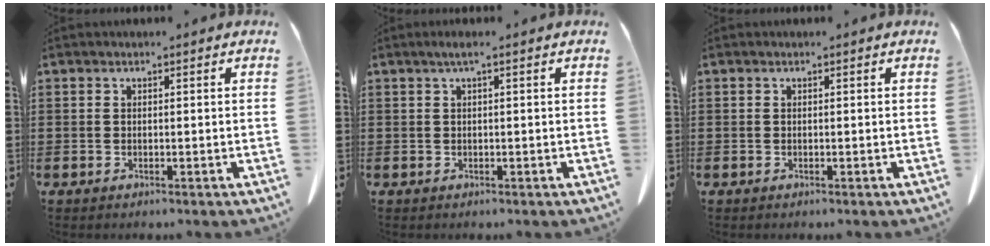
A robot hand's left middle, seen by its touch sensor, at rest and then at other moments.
{"total": 1.3, "force": [0.2, 0.0, 1.3], "torque": [-0.022, -0.002, 0.005]}
{"total": 0.0}